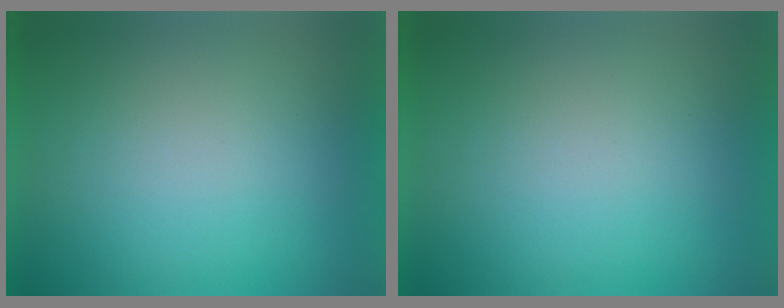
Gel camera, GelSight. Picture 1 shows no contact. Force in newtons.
{"total": 0.0}